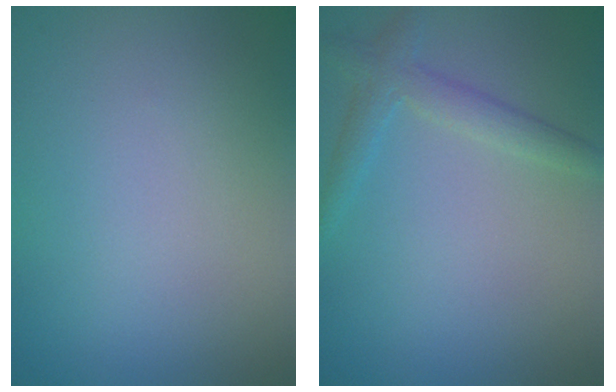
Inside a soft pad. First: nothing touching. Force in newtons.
{"total": 2.3, "press": 2.3, "slide": 0.1}